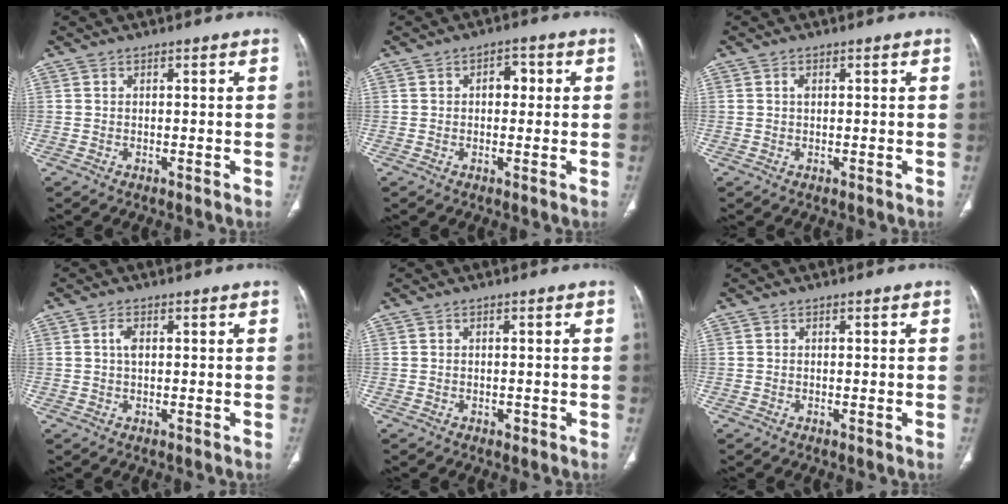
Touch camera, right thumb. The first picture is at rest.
{"total": 3.5, "force": [0.5, 2.4, 2.5], "torque": [-0.020, 0.009, 0.003]}
{"total": 0.9, "force": [0.2, 0.6, 0.6], "torque": [-0.012, 0.002, 0.005]}
{"total": 2.1, "force": [0.4, 1.2, 1.7], "torque": [-0.034, 0.004, 0.008]}
{"total": 0.9, "force": [-0.3, 0.7, 0.5], "torque": [-0.005, 0.000, -0.003]}
{"total": 0.0}